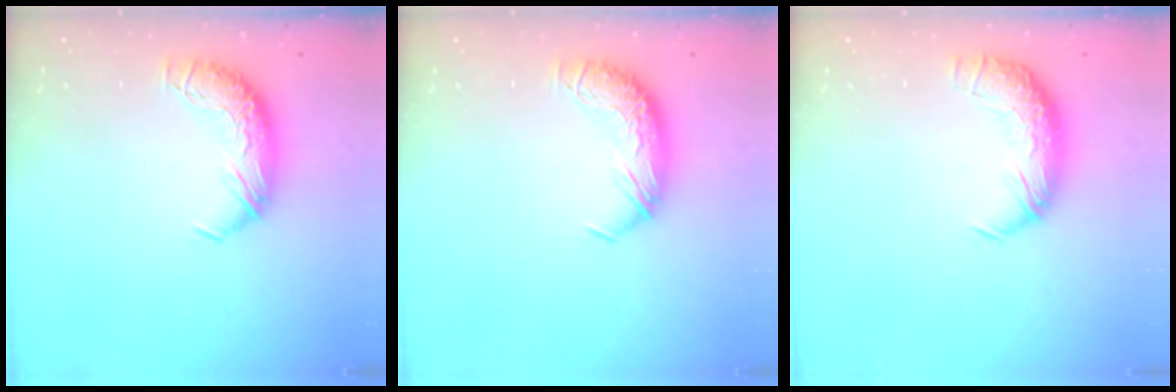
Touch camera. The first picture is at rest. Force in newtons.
{"total": 0.0}
{"total": 2.3, "press": 1.0, "slide": 2.1}